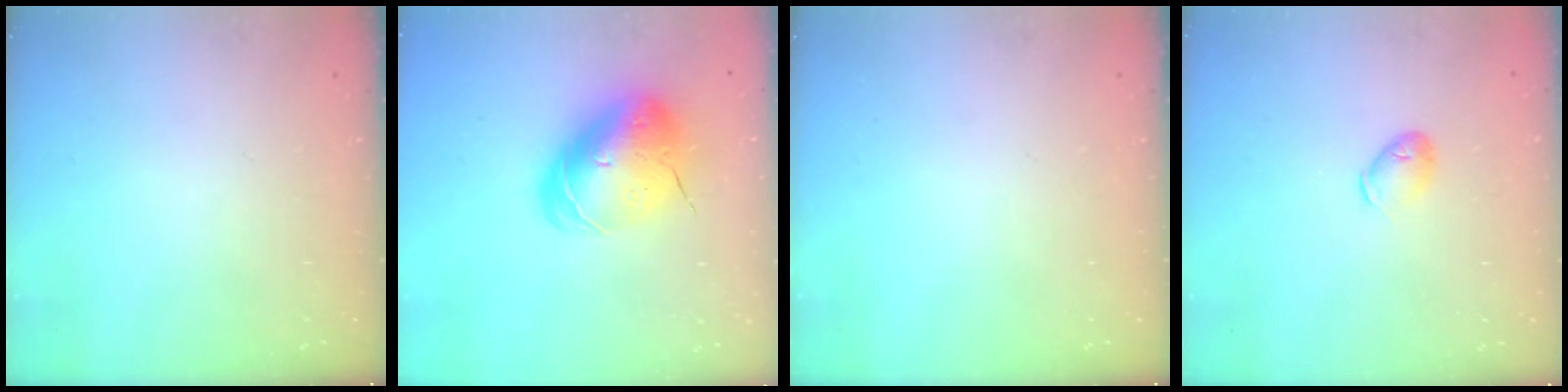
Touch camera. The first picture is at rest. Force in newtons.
{"total": 12.9, "press": 12.6, "slide": 2.5}
{"total": 0.0}
{"total": 6.5, "press": 6.3, "slide": 1.5}